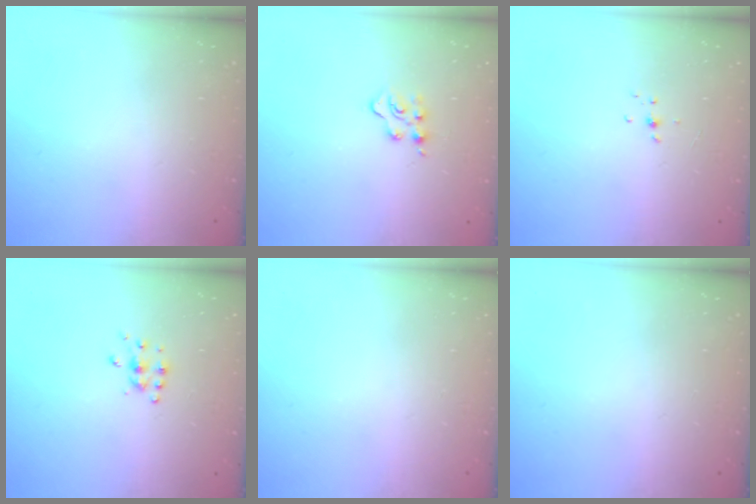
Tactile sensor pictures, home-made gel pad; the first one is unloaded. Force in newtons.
{"total": 3.0, "press": 2.9, "slide": 0.3}
{"total": 4.6, "press": 4.5, "slide": 0.8}
{"total": 5.4, "press": 5.4, "slide": 0.6}
{"total": 0.0}
{"total": 0.0}